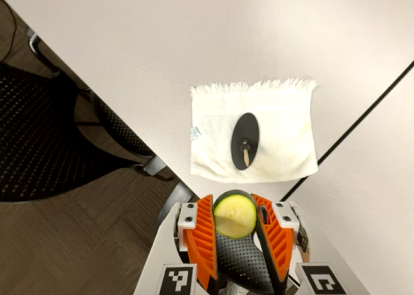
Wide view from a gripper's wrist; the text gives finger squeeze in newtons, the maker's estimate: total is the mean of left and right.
{"total": 8.8, "left": 8.7, "right": 8.9}